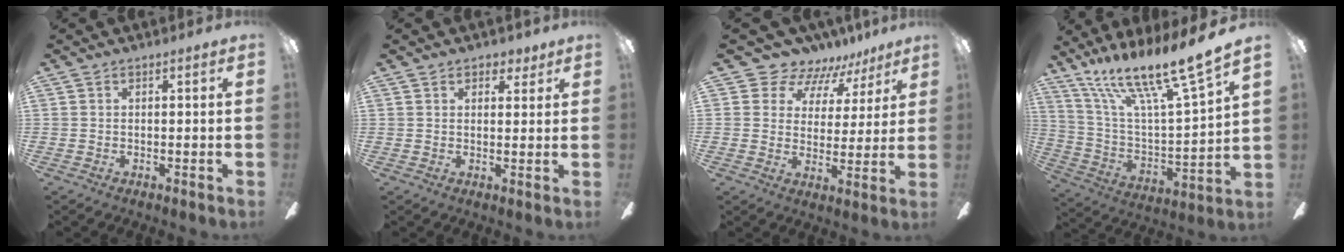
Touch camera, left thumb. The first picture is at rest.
{"total": 3.2, "force": [2.3, 1.9, 1.1], "torque": [0.000, -0.007, 0.039]}
{"total": 8.2, "force": [6.6, 4.8, 1.2], "torque": [-0.035, -0.054, 0.121]}
{"total": 20.2, "force": [16.3, 1.9, 11.7], "torque": [-0.217, -0.110, 0.267]}